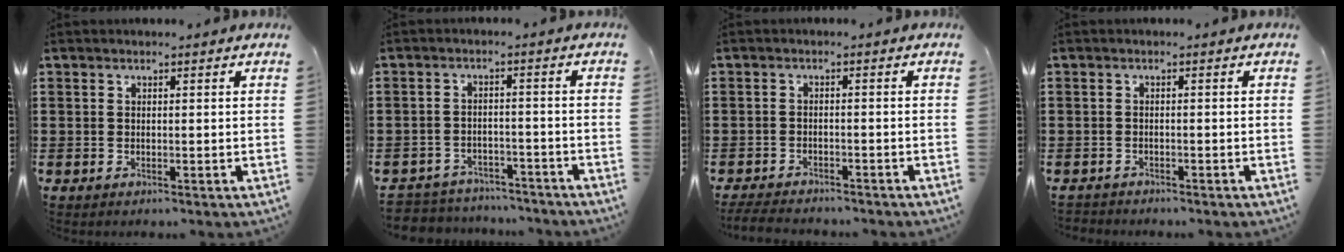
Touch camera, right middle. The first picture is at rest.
{"total": 3.9, "force": [-3.9, 0.5, -0.3], "torque": [-0.004, 0.000, -0.083]}
{"total": 2.7, "force": [-2.7, 0.2, 0.3], "torque": [-0.017, -0.005, -0.058]}
{"total": 1.0, "force": [-1.0, 0.1, 0.0], "torque": [-0.003, 0.000, -0.021]}